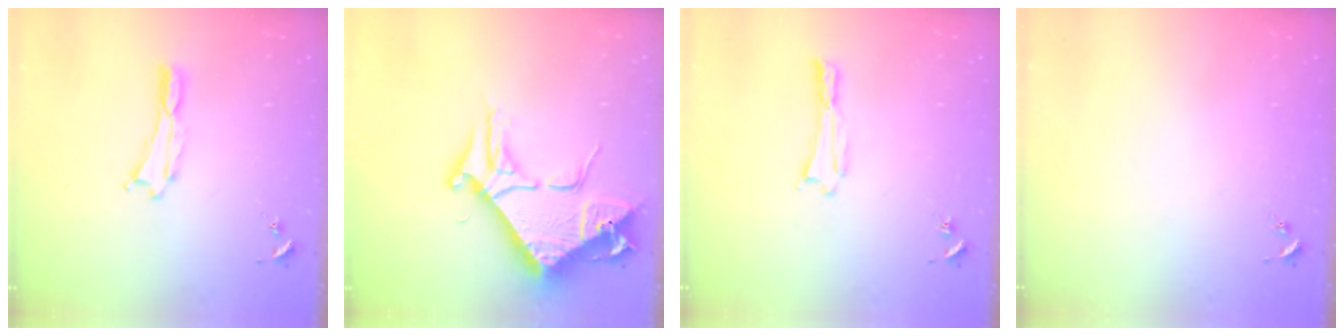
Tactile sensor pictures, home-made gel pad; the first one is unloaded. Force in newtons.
{"total": 9.8, "press": 9.8, "slide": 1.1}
{"total": 0.0}
{"total": 0.0}